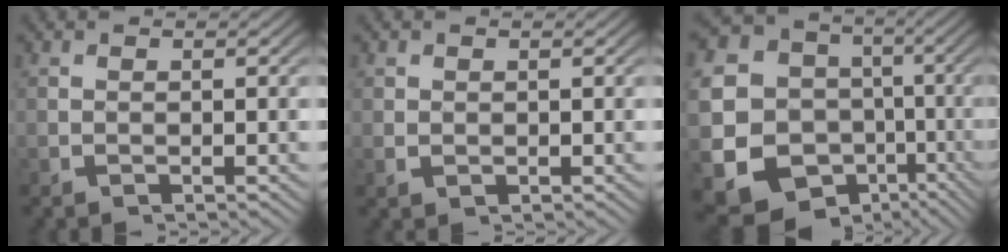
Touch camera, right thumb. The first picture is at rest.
{"total": 0.9, "force": [0.4, 0.7, 0.4], "torque": [-0.012, -0.008, 0.014]}
{"total": 21.3, "force": [-4.7, 18.2, 10.0], "torque": [-0.268, -0.113, -0.056]}